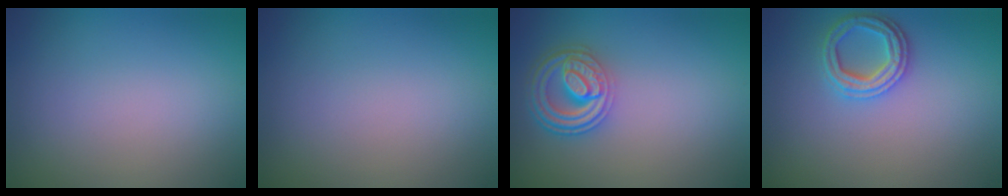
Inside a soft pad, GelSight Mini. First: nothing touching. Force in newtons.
{"total": 0.0}
{"total": 4.5, "press": 3.5, "slide": 2.7}
{"total": 3.1, "press": 2.8, "slide": 1.3}